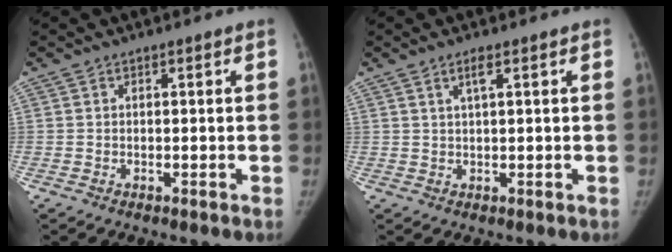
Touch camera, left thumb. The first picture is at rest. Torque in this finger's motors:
{"motor_torque": [-0.29, -0.14, -0.09, 0.34, 0.00]}